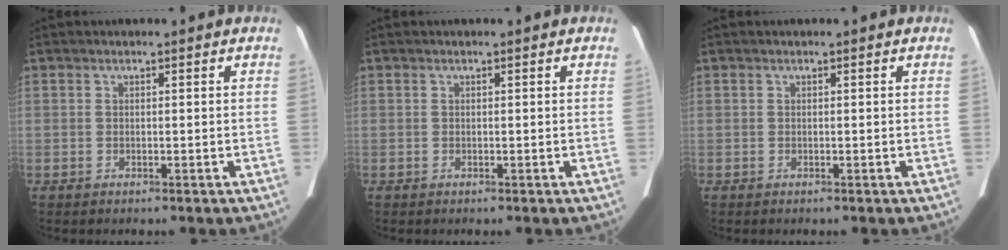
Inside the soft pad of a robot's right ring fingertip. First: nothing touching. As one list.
[{"total": 0.0}, {"total": 0.0}]